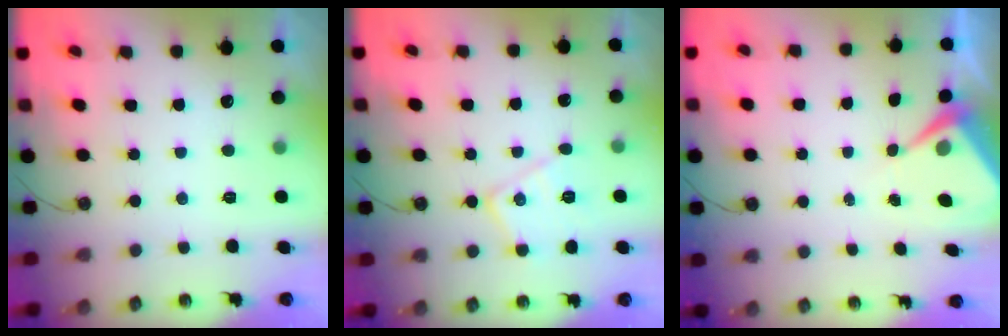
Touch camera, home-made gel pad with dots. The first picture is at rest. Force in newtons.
{"total": 11.0, "press": 11.0, "slide": 0.5}
{"total": 5.3, "press": 5.3, "slide": 0.6}